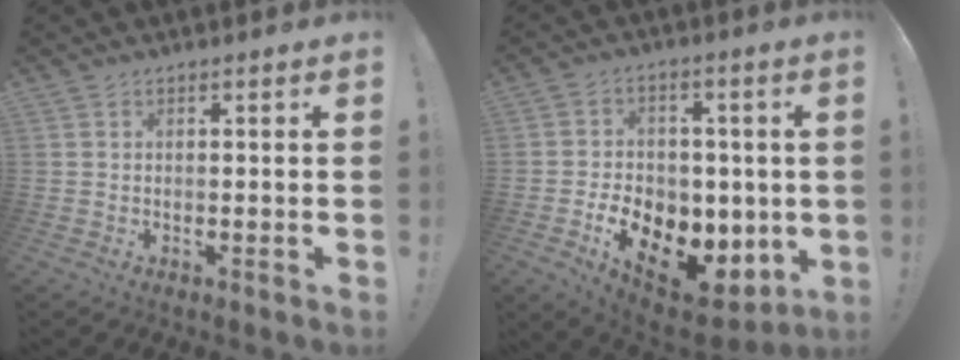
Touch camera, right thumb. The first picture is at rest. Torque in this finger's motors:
{"motor_torque": [0.19, 0.96, 1.28, -1.05, 0.13]}